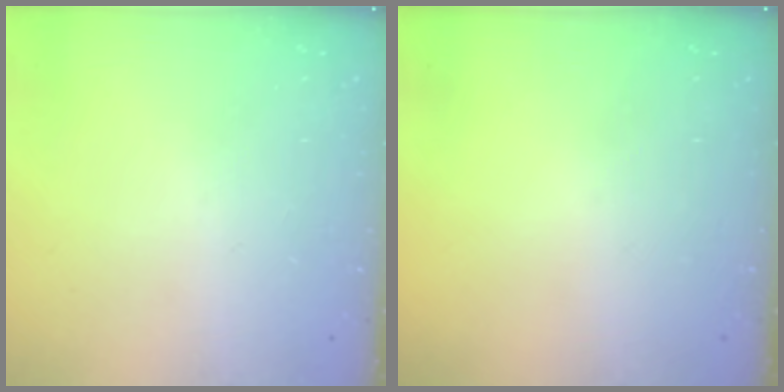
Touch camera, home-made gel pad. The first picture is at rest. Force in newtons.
{"total": 0.0}